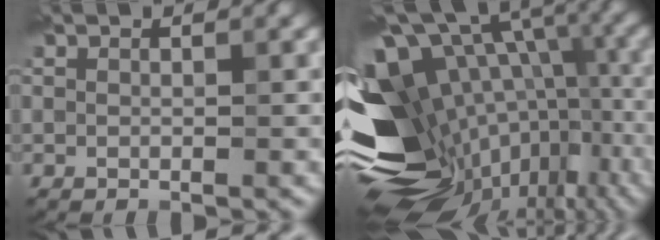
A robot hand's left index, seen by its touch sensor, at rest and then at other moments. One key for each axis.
{"total": 16.9, "fx": -4.5, "fy": 11.2, "fz": 11.8, "tx": -0.210, "ty": 0.018, "tz": -0.042}